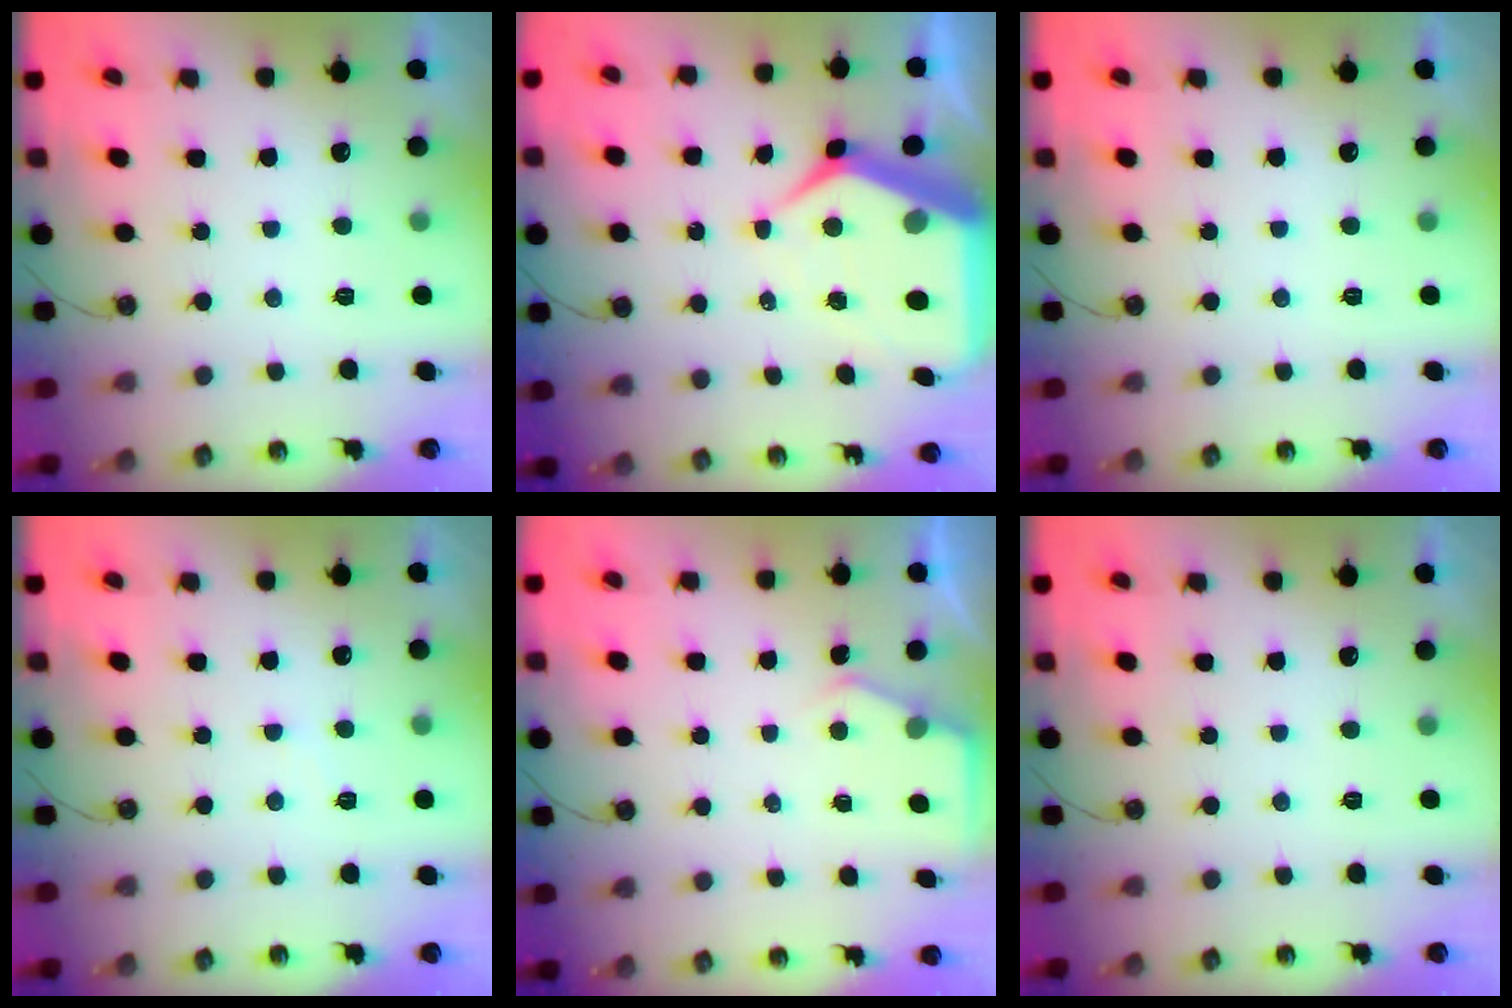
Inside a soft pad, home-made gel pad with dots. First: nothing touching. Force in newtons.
{"total": 13.8, "press": 13.8, "slide": 1.2}
{"total": 0.0}
{"total": 3.7, "press": 3.7, "slide": 0.5}
{"total": 4.0, "press": 4.0, "slide": 0.4}
{"total": 0.0}